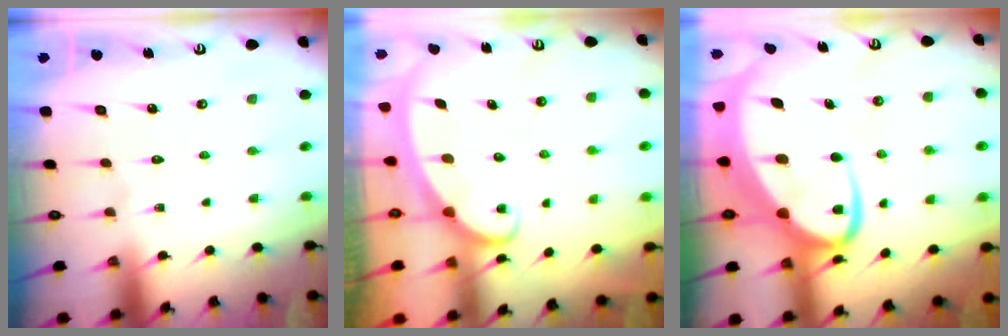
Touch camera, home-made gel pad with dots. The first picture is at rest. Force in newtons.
{"total": 2.4, "press": 2.4, "slide": 0.3}
{"total": 11.9, "press": 11.8, "slide": 1.4}